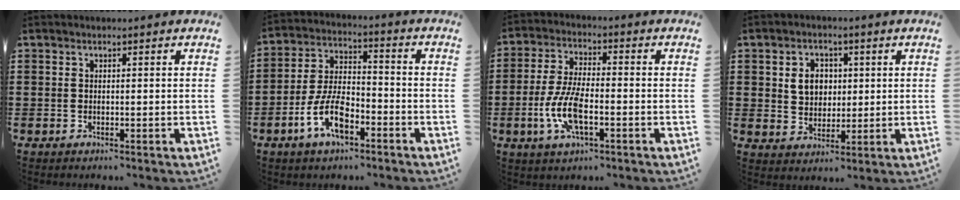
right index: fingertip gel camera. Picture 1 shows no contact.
{"total": 9.1, "force": [-4.5, 4.3, 6.7], "torque": [-0.154, 0.002, -0.087]}
{"total": 8.7, "force": [-2.7, 3.3, 7.6], "torque": [-0.180, -0.015, -0.056]}
{"total": 5.0, "force": [1.1, 4.2, 2.5], "torque": [-0.058, 0.012, 0.015]}